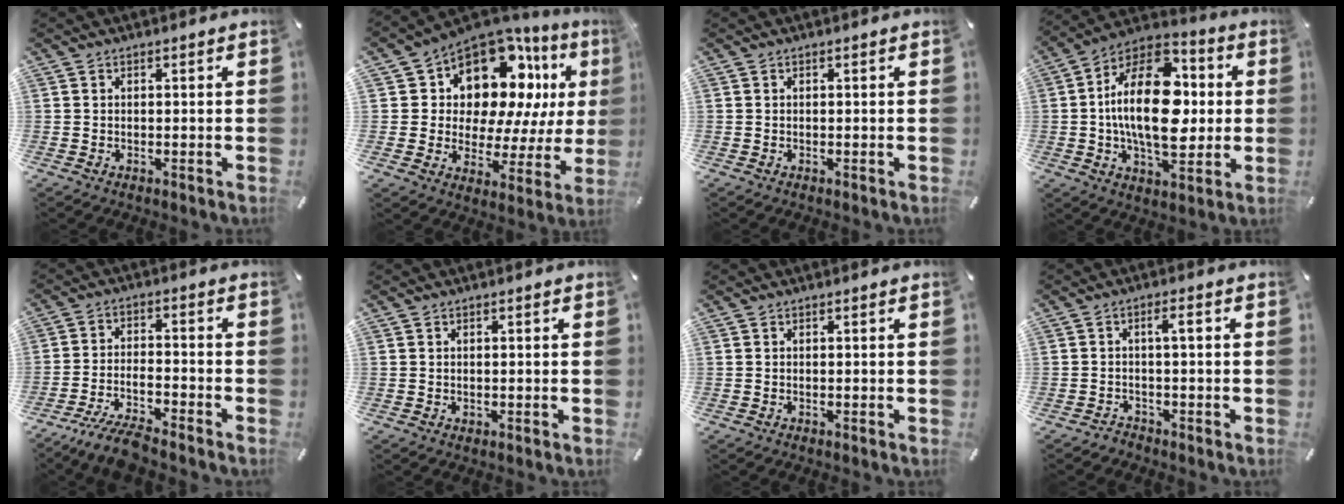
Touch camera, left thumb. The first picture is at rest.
{"total": 15.4, "force": [8.1, 10.1, 8.5], "torque": [-0.127, -0.067, 0.143]}
{"total": 0.0}
{"total": 23.1, "force": [1.0, 13.4, 18.8], "torque": [-0.360, 0.002, 0.011]}
{"total": 8.6, "force": [-7.4, 1.5, 4.2], "torque": [-0.080, 0.028, -0.142]}
{"total": 0.6, "force": [-0.1, 0.6, 0.3], "torque": [-0.005, 0.002, -0.002]}
{"total": 0.0}
{"total": 2.5, "force": [-0.6, 1.1, 2.2], "torque": [-0.048, 0.015, -0.018]}